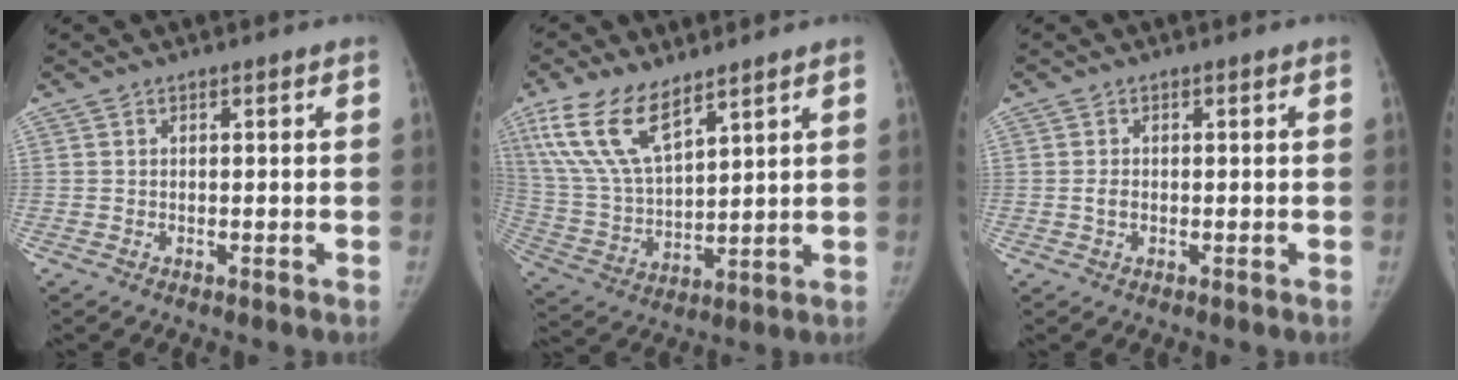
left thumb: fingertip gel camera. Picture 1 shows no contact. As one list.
[{"total": 14.4, "force": [9.0, 5.9, 9.5], "torque": [-0.182, -0.033, 0.188]}, {"total": 1.4, "force": [-0.2, 1.1, 0.8], "torque": [-0.012, 0.001, -0.004]}]